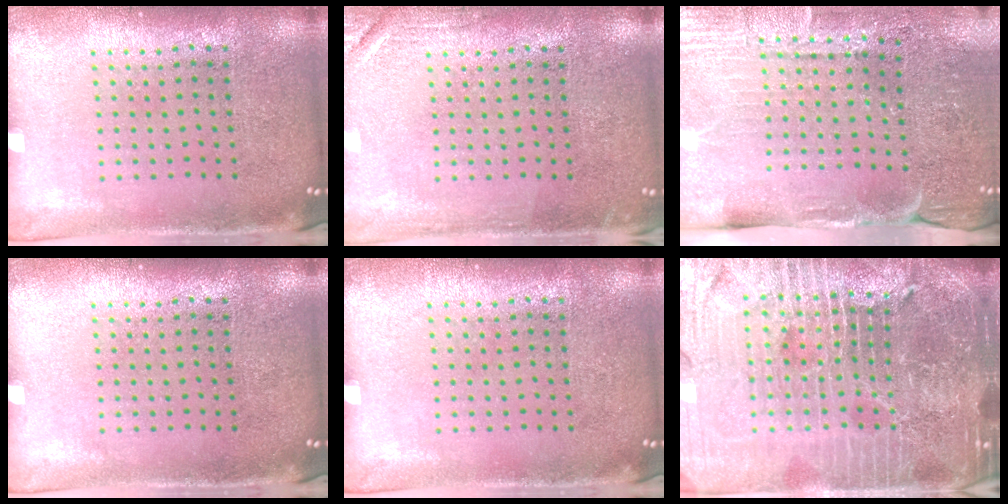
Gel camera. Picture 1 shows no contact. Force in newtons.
{"total": 1.8, "press": 1.8, "slide": 0.3}
{"total": 3.6, "press": 3.5, "slide": 0.7}
{"total": 0.0}
{"total": 0.0}
{"total": 6.6, "press": 5.8, "slide": 3.2}